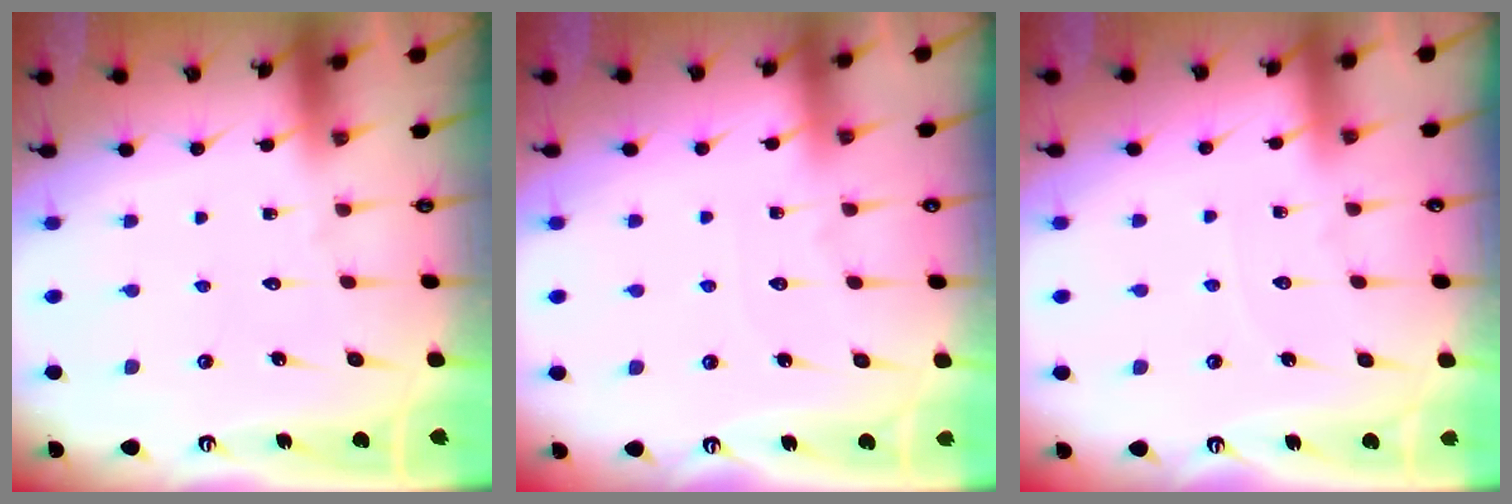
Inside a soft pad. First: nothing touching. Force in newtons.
{"total": 2.4, "press": 2.4, "slide": 0.4}
{"total": 2.4, "press": 2.4, "slide": 0.4}